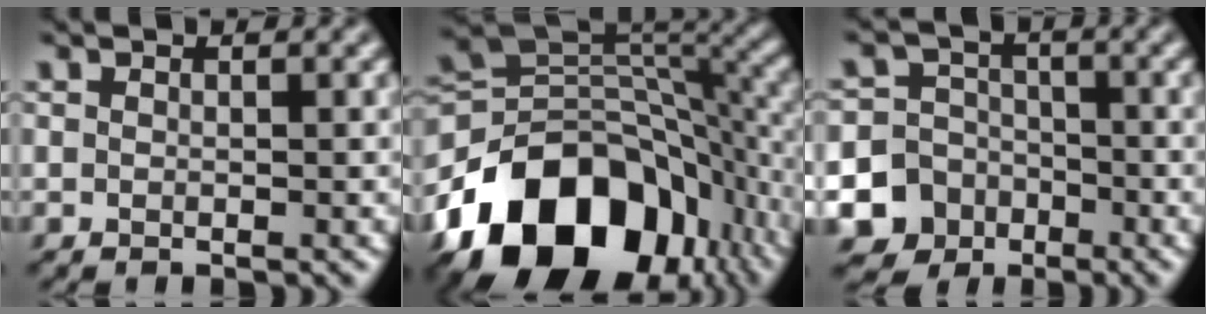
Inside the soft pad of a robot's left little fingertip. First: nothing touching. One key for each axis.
{"total": 16.6, "fx": -8.5, "fy": 10.9, "fz": 9.2, "tx": -0.169, "ty": -0.008, "tz": -0.144}
{"total": 11.1, "fx": -5.4, "fy": 9.6, "fz": 1.4, "tx": -0.040, "ty": -0.036, "tz": -0.110}